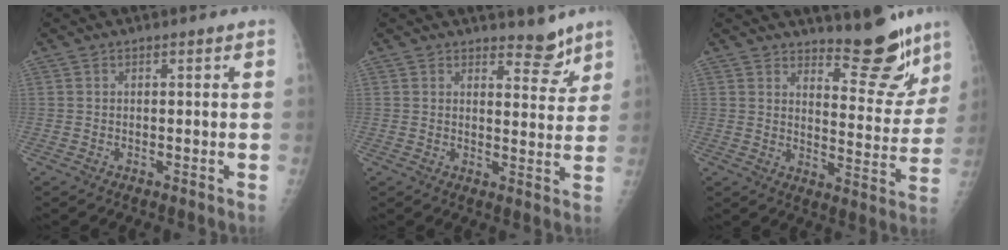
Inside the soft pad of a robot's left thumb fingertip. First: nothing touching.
{"total": 4.9, "force": [4.1, 1.9, 1.8], "torque": [-0.001, -0.033, 0.059]}
{"total": 12.3, "force": [10.2, 3.5, 5.8], "torque": [-0.042, -0.094, 0.143]}